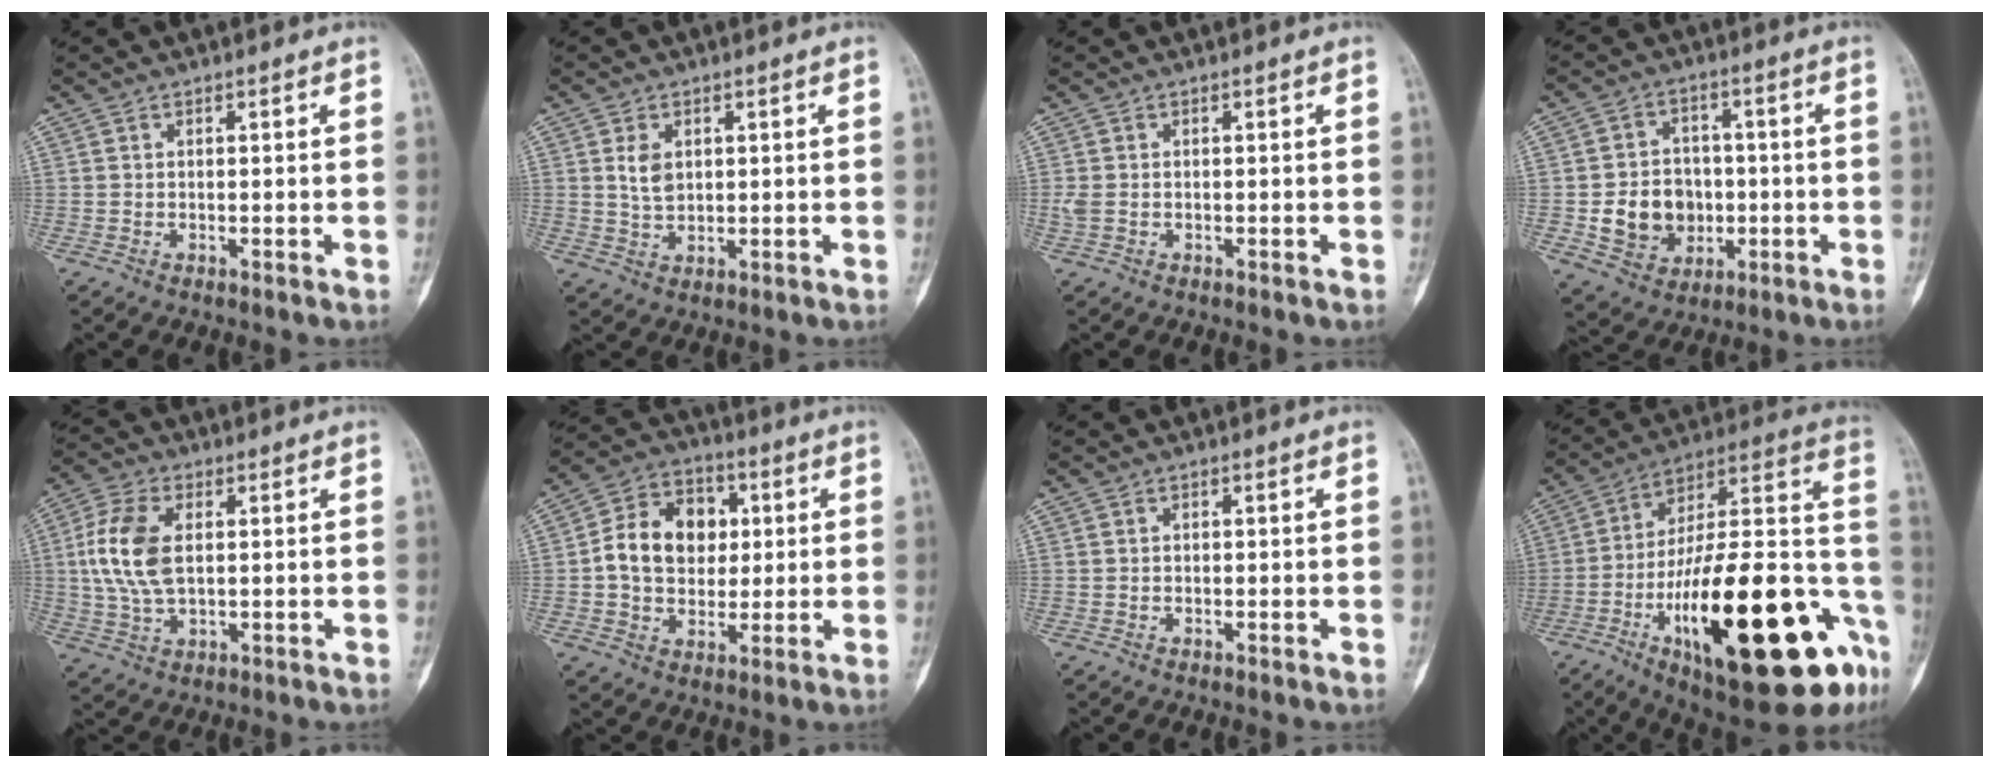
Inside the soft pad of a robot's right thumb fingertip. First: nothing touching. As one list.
[{"total": 5.8, "force": [1.2, 3.4, 4.5], "torque": [-0.087, -0.002, 0.026]}, {"total": 1.3, "force": [-0.1, 0.9, 1.0], "torque": [-0.034, 0.003, -0.003]}, {"total": 10.6, "force": [-1.5, 9.0, 5.5], "torque": [-0.053, 0.011, -0.017]}, {"total": 11.1, "force": [1.4, 6.3, 9.0], "torque": [-0.195, 0.005, 0.028]}, {"total": 14.0, "force": [1.4, 10.8, 8.8], "torque": [-0.115, 0.016, 0.018]}, {"total": 0.0}, {"total": 36.4, "force": [-13.2, 11.9, 31.7], "torque": [-0.425, 0.044, -0.196]}]